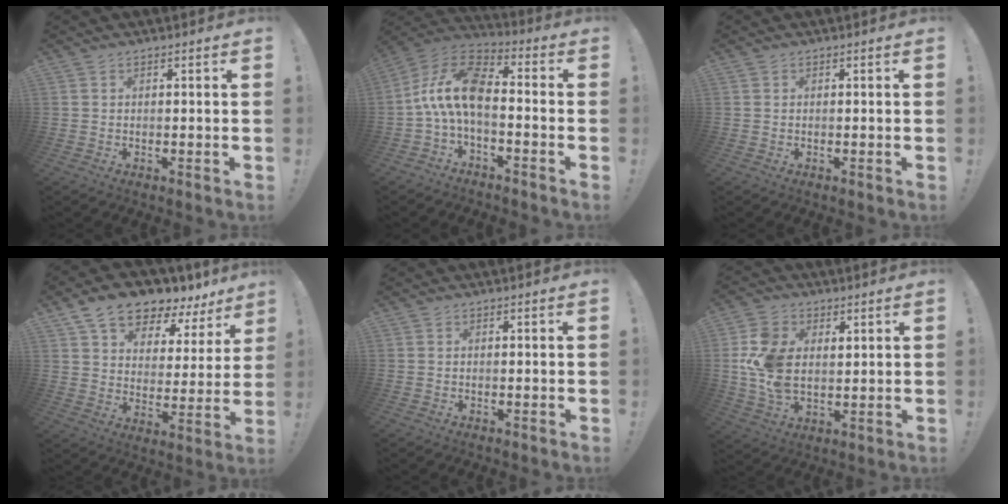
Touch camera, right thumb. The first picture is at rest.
{"total": 13.7, "force": [-1.2, 7.3, 11.6], "torque": [-0.225, 0.019, -0.014]}
{"total": 0.0}
{"total": 11.8, "force": [9.8, 5.0, 4.3], "torque": [-0.086, -0.079, 0.176]}
{"total": 0.0}
{"total": 12.9, "force": [2.6, 9.3, 8.6], "torque": [-0.172, -0.009, 0.051]}